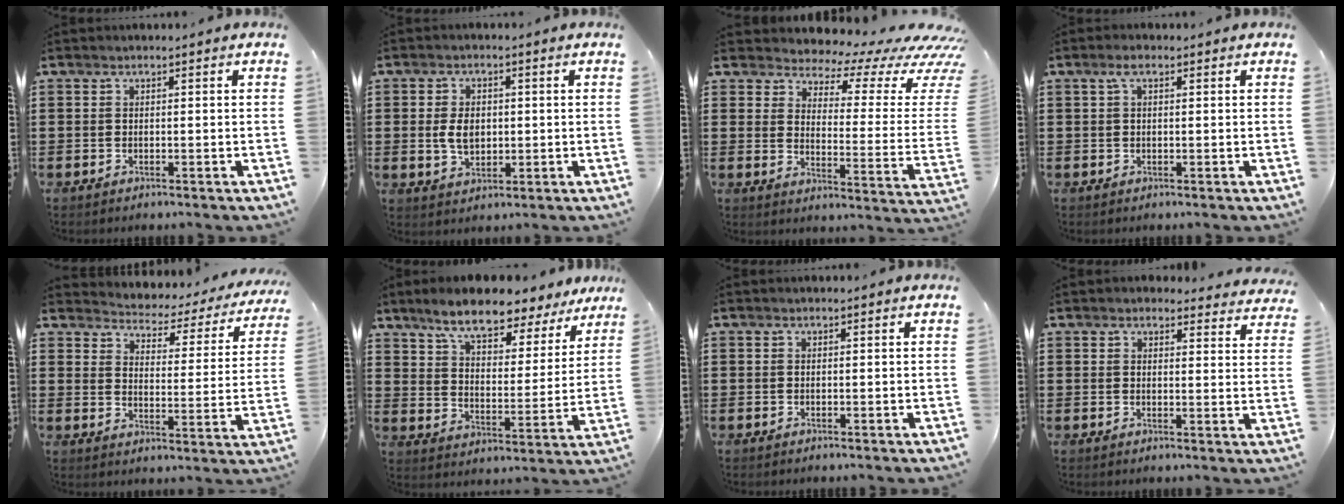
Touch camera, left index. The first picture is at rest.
{"total": 4.6, "force": [0.2, 2.9, 3.5], "torque": [-0.071, 0.003, 0.000]}
{"total": 4.6, "force": [4.0, 1.5, 1.7], "torque": [-0.044, -0.046, 0.063]}
{"total": 2.0, "force": [0.6, 0.8, 1.7], "torque": [-0.036, 0.006, 0.010]}
{"total": 2.8, "force": [2.7, 0.6, 0.1], "torque": [-0.024, -0.030, 0.038]}
{"total": 8.6, "force": [7.4, 1.5, 4.2], "torque": [-0.104, -0.036, 0.126]}
{"total": 0.0}
{"total": 2.9, "force": [2.8, 0.6, 0.5], "torque": [-0.010, -0.012, 0.050]}